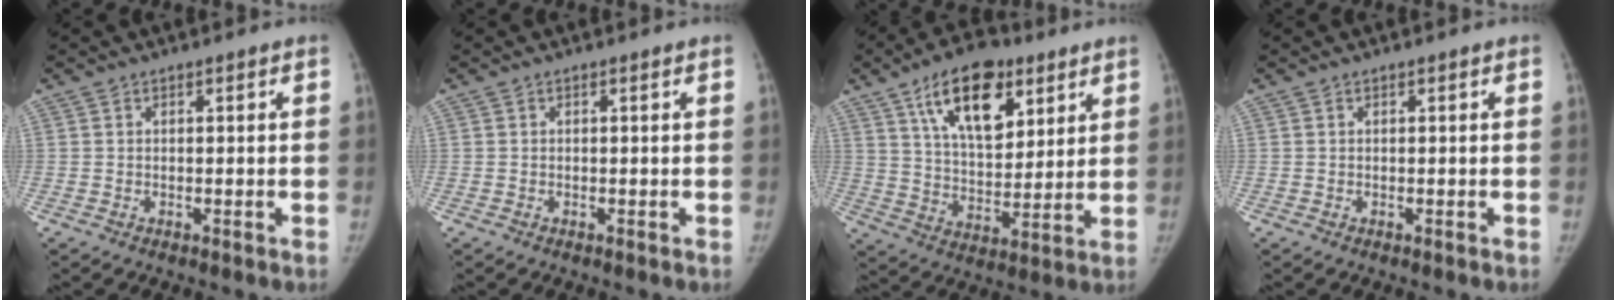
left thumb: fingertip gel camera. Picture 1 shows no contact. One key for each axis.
{"total": 0.0}
{"total": 17.3, "fx": 9.0, "fy": 8.9, "fz": 11.8, "tx": -0.144, "ty": -0.036, "tz": 0.155}
{"total": 0.0}